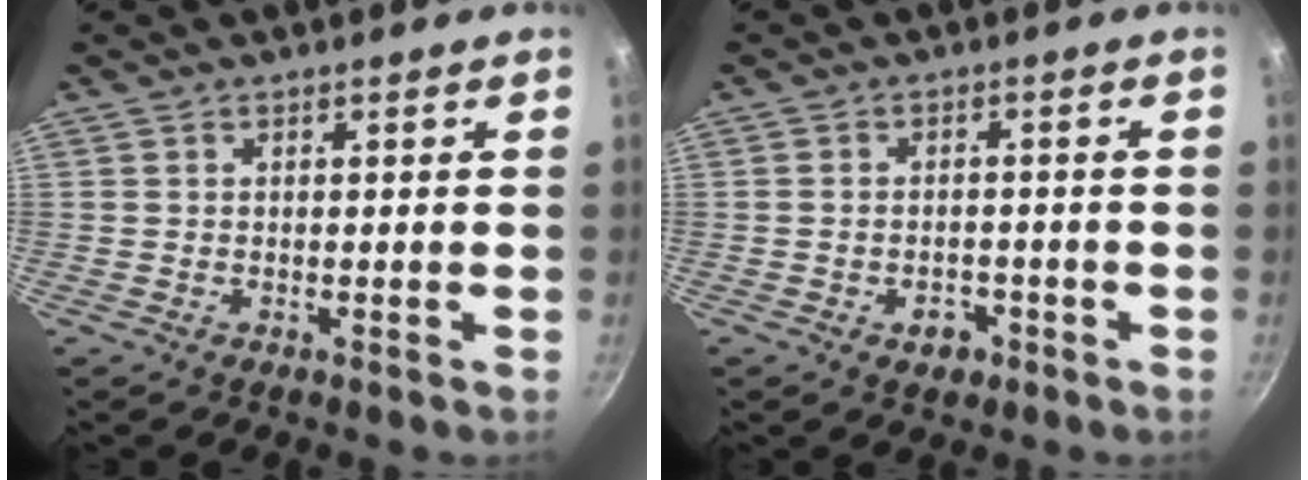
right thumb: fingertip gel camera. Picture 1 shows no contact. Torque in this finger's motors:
{"motor_torque": [-0.25, 0.17, -0.02, 0.40, -0.01]}